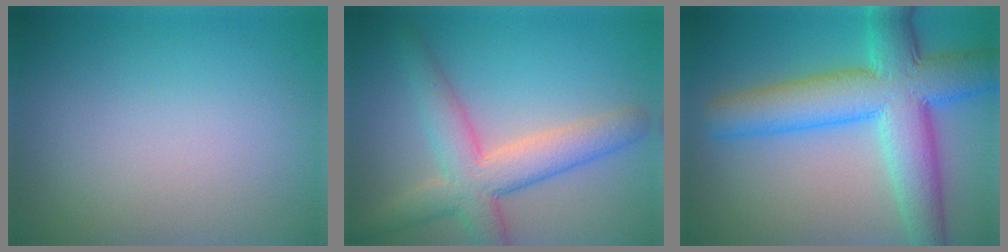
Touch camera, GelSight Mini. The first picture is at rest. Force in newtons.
{"total": 6.0, "press": 6.0, "slide": 0.3}
{"total": 9.9, "press": 9.9, "slide": 0.3}